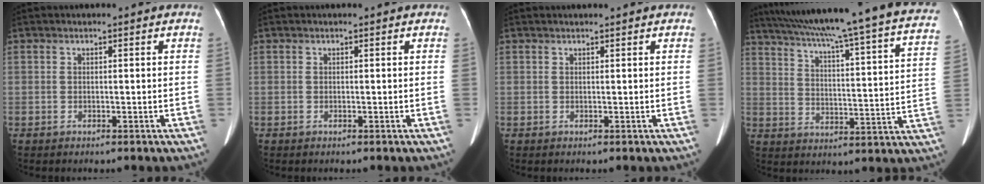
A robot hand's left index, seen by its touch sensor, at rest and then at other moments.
{"total": 0.0}
{"total": 1.6, "force": [1.5, -0.1, 0.6], "torque": [-0.007, 0.019, 0.023]}
{"total": 32.9, "force": [28.5, 0.8, 16.5], "torque": [-0.241, -0.062, 0.356]}